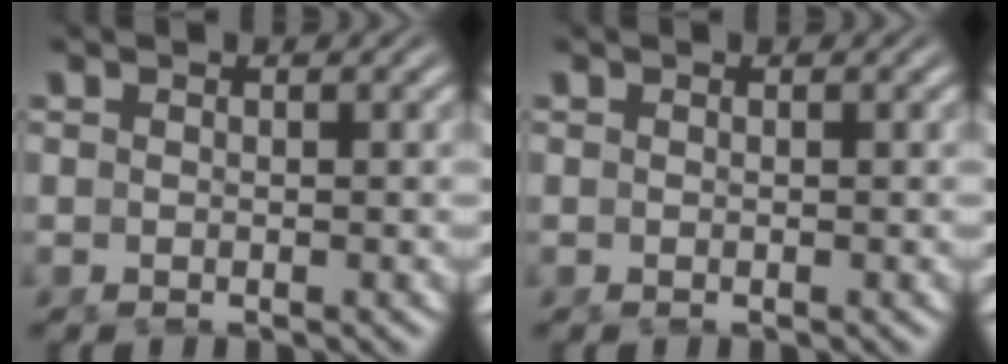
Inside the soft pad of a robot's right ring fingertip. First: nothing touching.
{"total": 0.0}